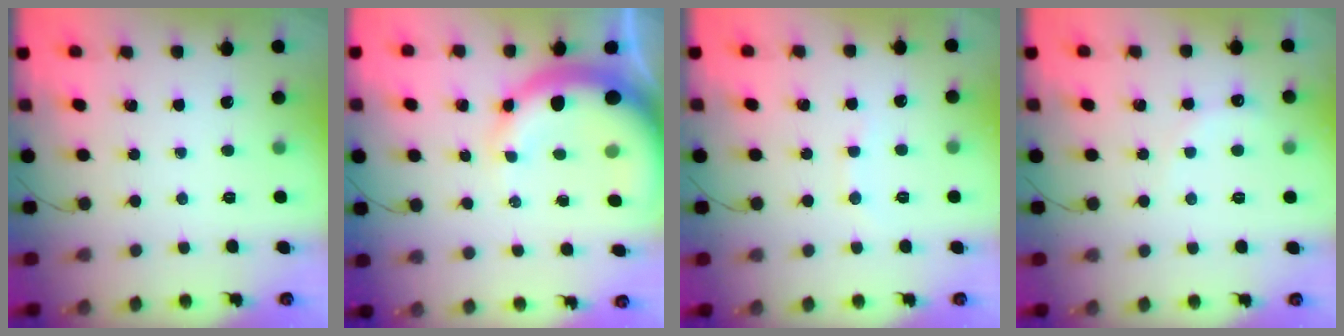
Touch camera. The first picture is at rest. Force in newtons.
{"total": 14.1, "press": 13.8, "slide": 3.1}
{"total": 3.9, "press": 3.8, "slide": 0.5}
{"total": 3.0, "press": 2.9, "slide": 0.8}